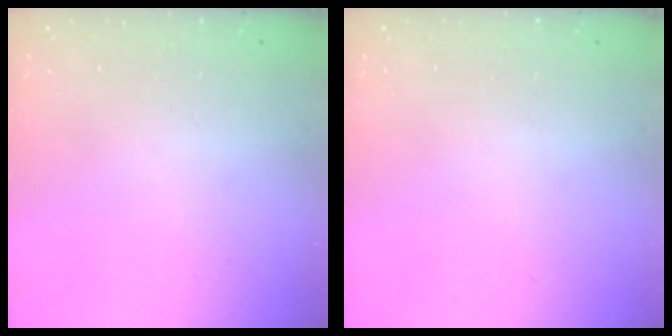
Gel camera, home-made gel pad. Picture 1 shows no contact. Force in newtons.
{"total": 0.0}